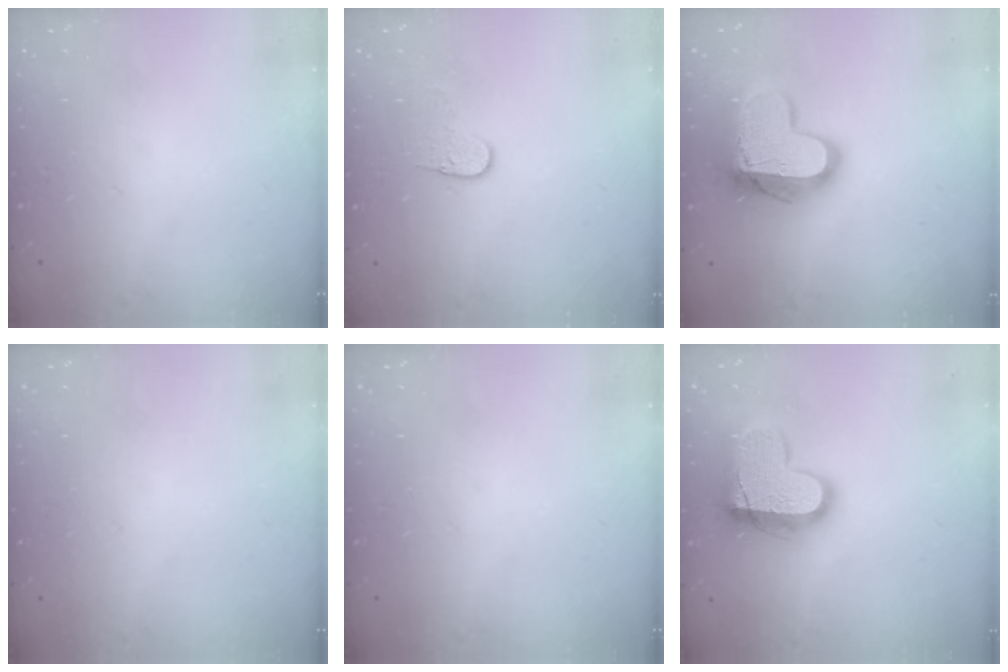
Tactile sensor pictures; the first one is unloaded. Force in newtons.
{"total": 5.3, "press": 5.2, "slide": 0.5}
{"total": 15.7, "press": 15.7, "slide": 1.2}
{"total": 0.0}
{"total": 0.0}
{"total": 15.7, "press": 15.6, "slide": 1.1}